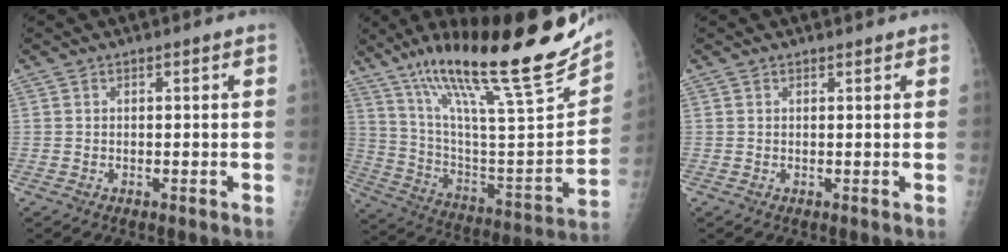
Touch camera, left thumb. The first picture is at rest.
{"total": 30.4, "force": [21.7, 4.3, 20.9], "torque": [-0.311, -0.083, 0.354]}
{"total": 0.9, "force": [0.8, 0.3, 0.2], "torque": [0.000, -0.004, 0.010]}